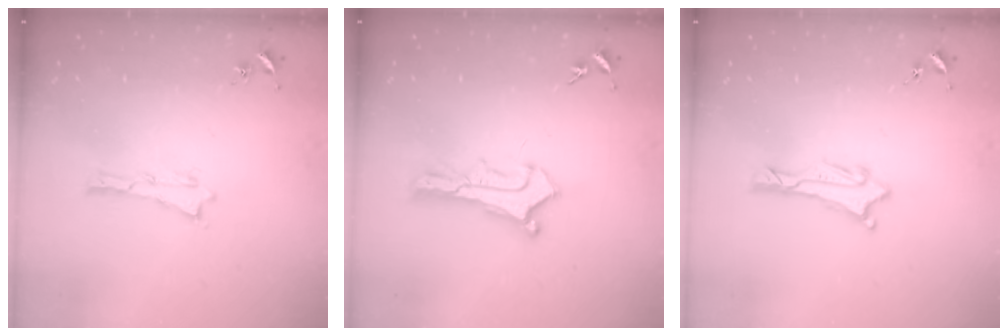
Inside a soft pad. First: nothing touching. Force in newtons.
{"total": 1.1, "press": 1.1, "slide": 0.1}
{"total": 1.5, "press": 1.5, "slide": 0.2}